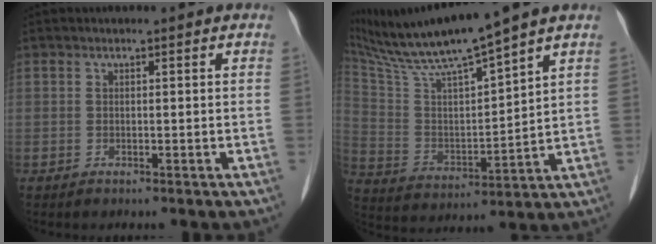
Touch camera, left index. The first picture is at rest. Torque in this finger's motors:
{"motor_torque": [0.13, -0.49, 0.49, 0.14]}